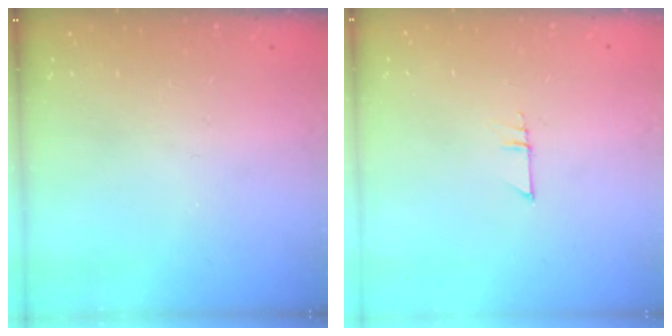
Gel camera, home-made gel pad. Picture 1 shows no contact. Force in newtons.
{"total": 4.6, "press": 4.6, "slide": 0.4}